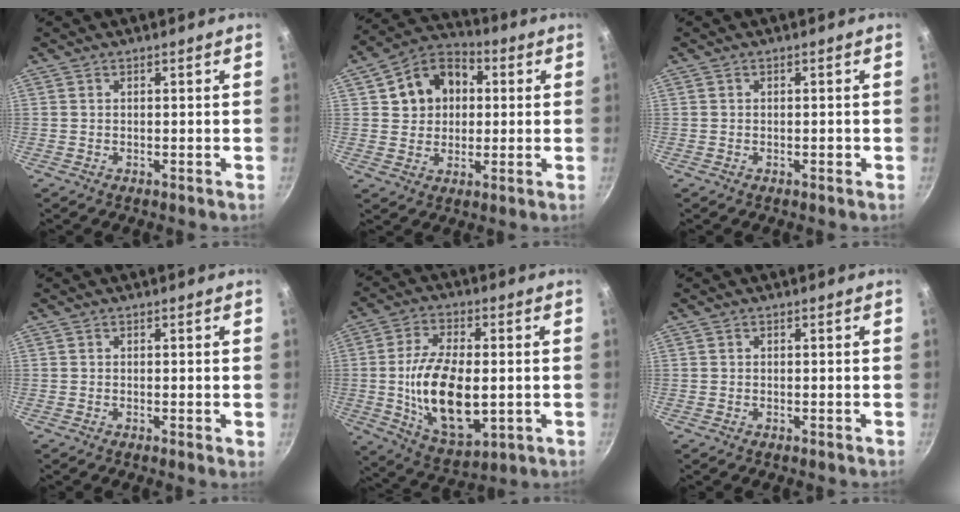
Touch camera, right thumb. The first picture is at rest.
{"total": 12.2, "force": [2.4, 10.0, 6.5], "torque": [-0.082, 0.020, 0.026]}
{"total": 0.7, "force": [-0.2, 0.4, 0.4], "torque": [-0.003, 0.005, -0.004]}
{"total": 0.9, "force": [-0.1, 0.1, 0.8], "torque": [-0.012, -0.002, -0.004]}
{"total": 17.6, "force": [-1.0, 9.1, 15.0], "torque": [-0.264, -0.002, -0.009]}
{"total": 0.0}